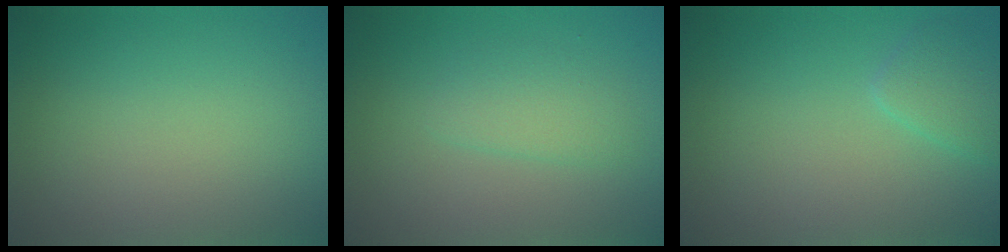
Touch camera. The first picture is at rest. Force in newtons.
{"total": 2.0, "press": 2.0, "slide": 0.1}
{"total": 1.7, "press": 1.7, "slide": 0.1}